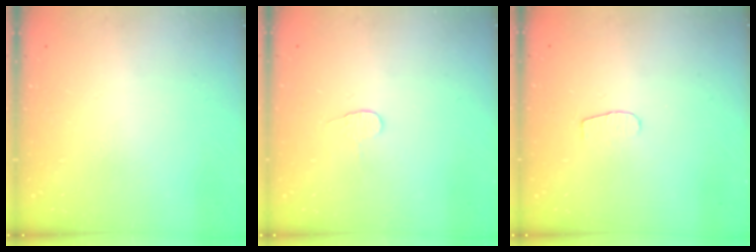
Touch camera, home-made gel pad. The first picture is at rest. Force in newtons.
{"total": 3.8, "press": 3.8, "slide": 0.3}
{"total": 3.8, "press": 3.7, "slide": 0.4}